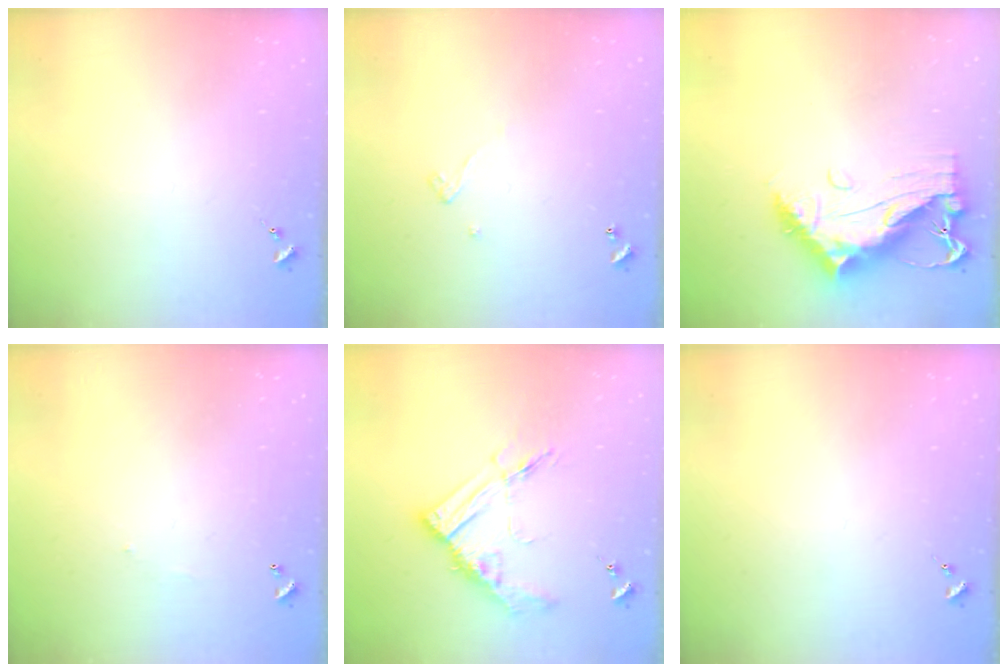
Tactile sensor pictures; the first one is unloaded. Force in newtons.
{"total": 3.2, "press": 3.2, "slide": 0.1}
{"total": 13.7, "press": 13.6, "slide": 1.3}
{"total": 3.7, "press": 3.7, "slide": 0.2}
{"total": 12.4, "press": 12.4, "slide": 0.9}
{"total": 0.0}